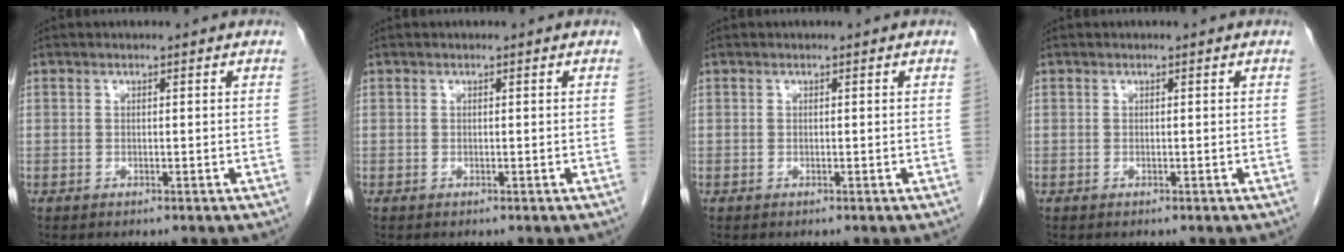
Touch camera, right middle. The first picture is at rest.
{"total": 0.0}
{"total": 0.0}
{"total": 0.0}